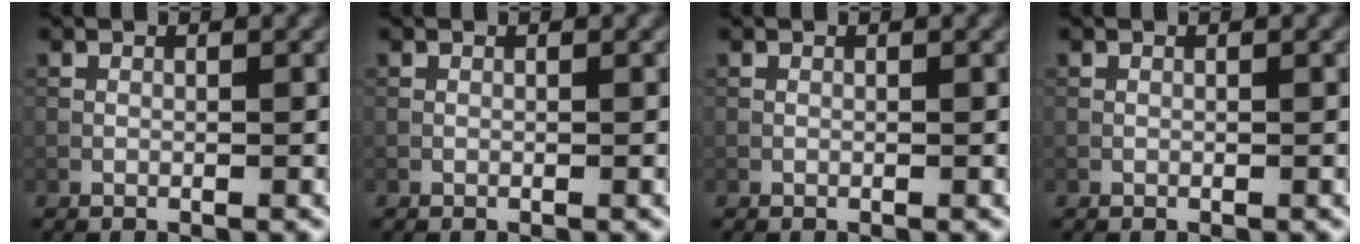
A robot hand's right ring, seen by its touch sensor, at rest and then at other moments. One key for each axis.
{"total": 0.0}
{"total": 0.0}
{"total": 0.0}